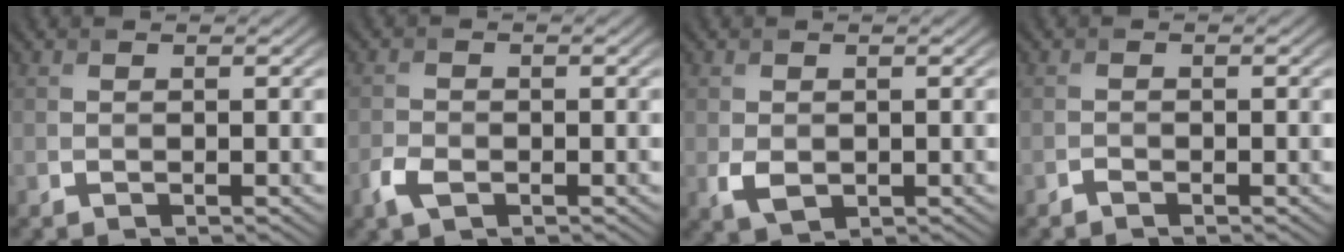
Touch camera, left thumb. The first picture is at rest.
{"total": 2.7, "force": [-1.5, 1.6, 1.7], "torque": [-0.042, -0.005, -0.034]}
{"total": 2.5, "force": [-0.3, 1.8, 1.6], "torque": [-0.039, -0.009, -0.001]}
{"total": 0.6, "force": [-0.6, 0.2, 0.2], "torque": [-0.003, -0.001, -0.011]}